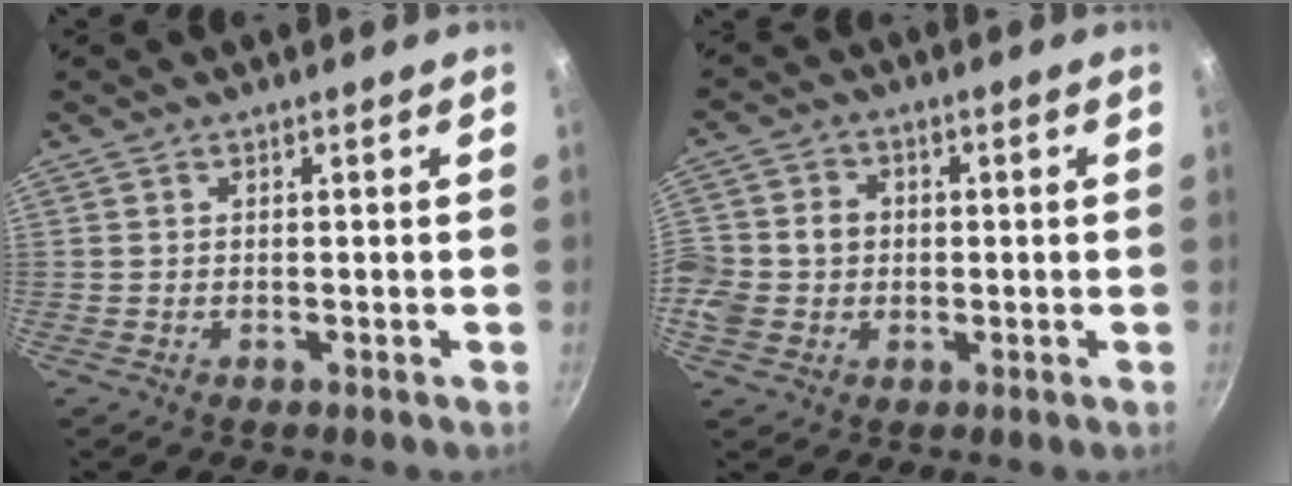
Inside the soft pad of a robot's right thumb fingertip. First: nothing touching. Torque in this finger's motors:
{"motor_torque": [-0.01, 0.18, 0.38, -0.20, -0.06]}